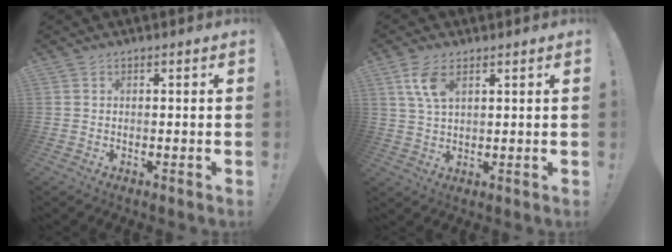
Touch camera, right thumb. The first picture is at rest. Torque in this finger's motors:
{"motor_torque": [0.03, 0.06, 0.40, 0.45, 0.00]}